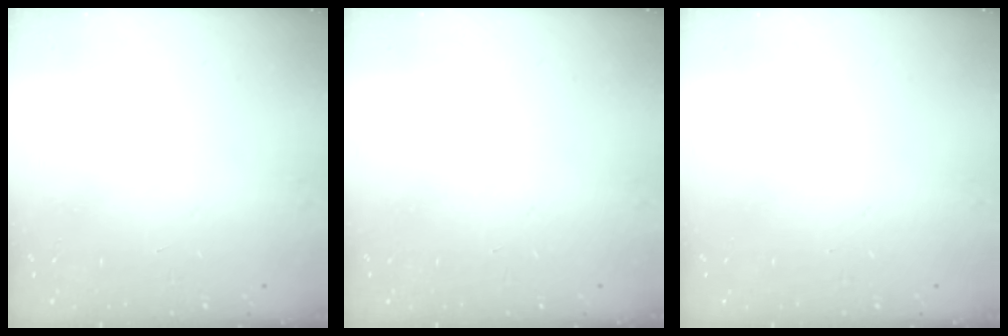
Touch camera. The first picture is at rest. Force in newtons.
{"total": 0.0}
{"total": 0.0}